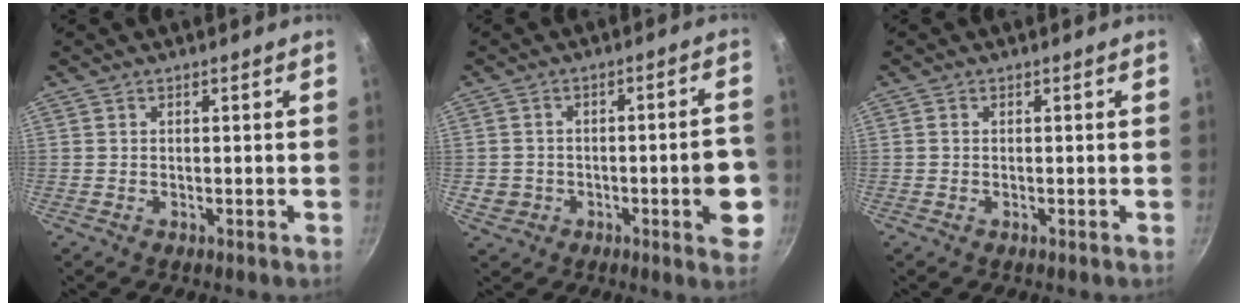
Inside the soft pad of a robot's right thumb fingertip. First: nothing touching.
{"total": 9.7, "force": [-2.3, 4.9, 8.0], "torque": [-0.081, 0.026, -0.023]}
{"total": 0.6, "force": [0.1, 0.5, 0.4], "torque": [-0.007, 0.003, 0.000]}